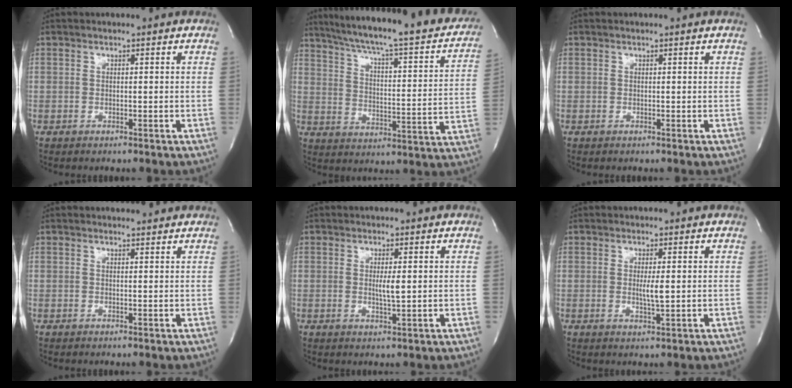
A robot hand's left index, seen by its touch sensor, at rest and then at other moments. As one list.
[{"total": 28.3, "force": [23.1, 4.1, 15.8], "torque": [-0.238, -0.029, 0.294]}, {"total": 0.0}, {"total": 2.7, "force": [2.7, 0.2, 0.3], "torque": [-0.013, 0.002, 0.028]}, {"total": 2.2, "force": [0.1, 0.1, 2.2], "torque": [-0.043, -0.008, 0.002]}, {"total": 2.3, "force": [0.0, 0.1, 2.3], "torque": [-0.045, -0.009, 0.001]}]